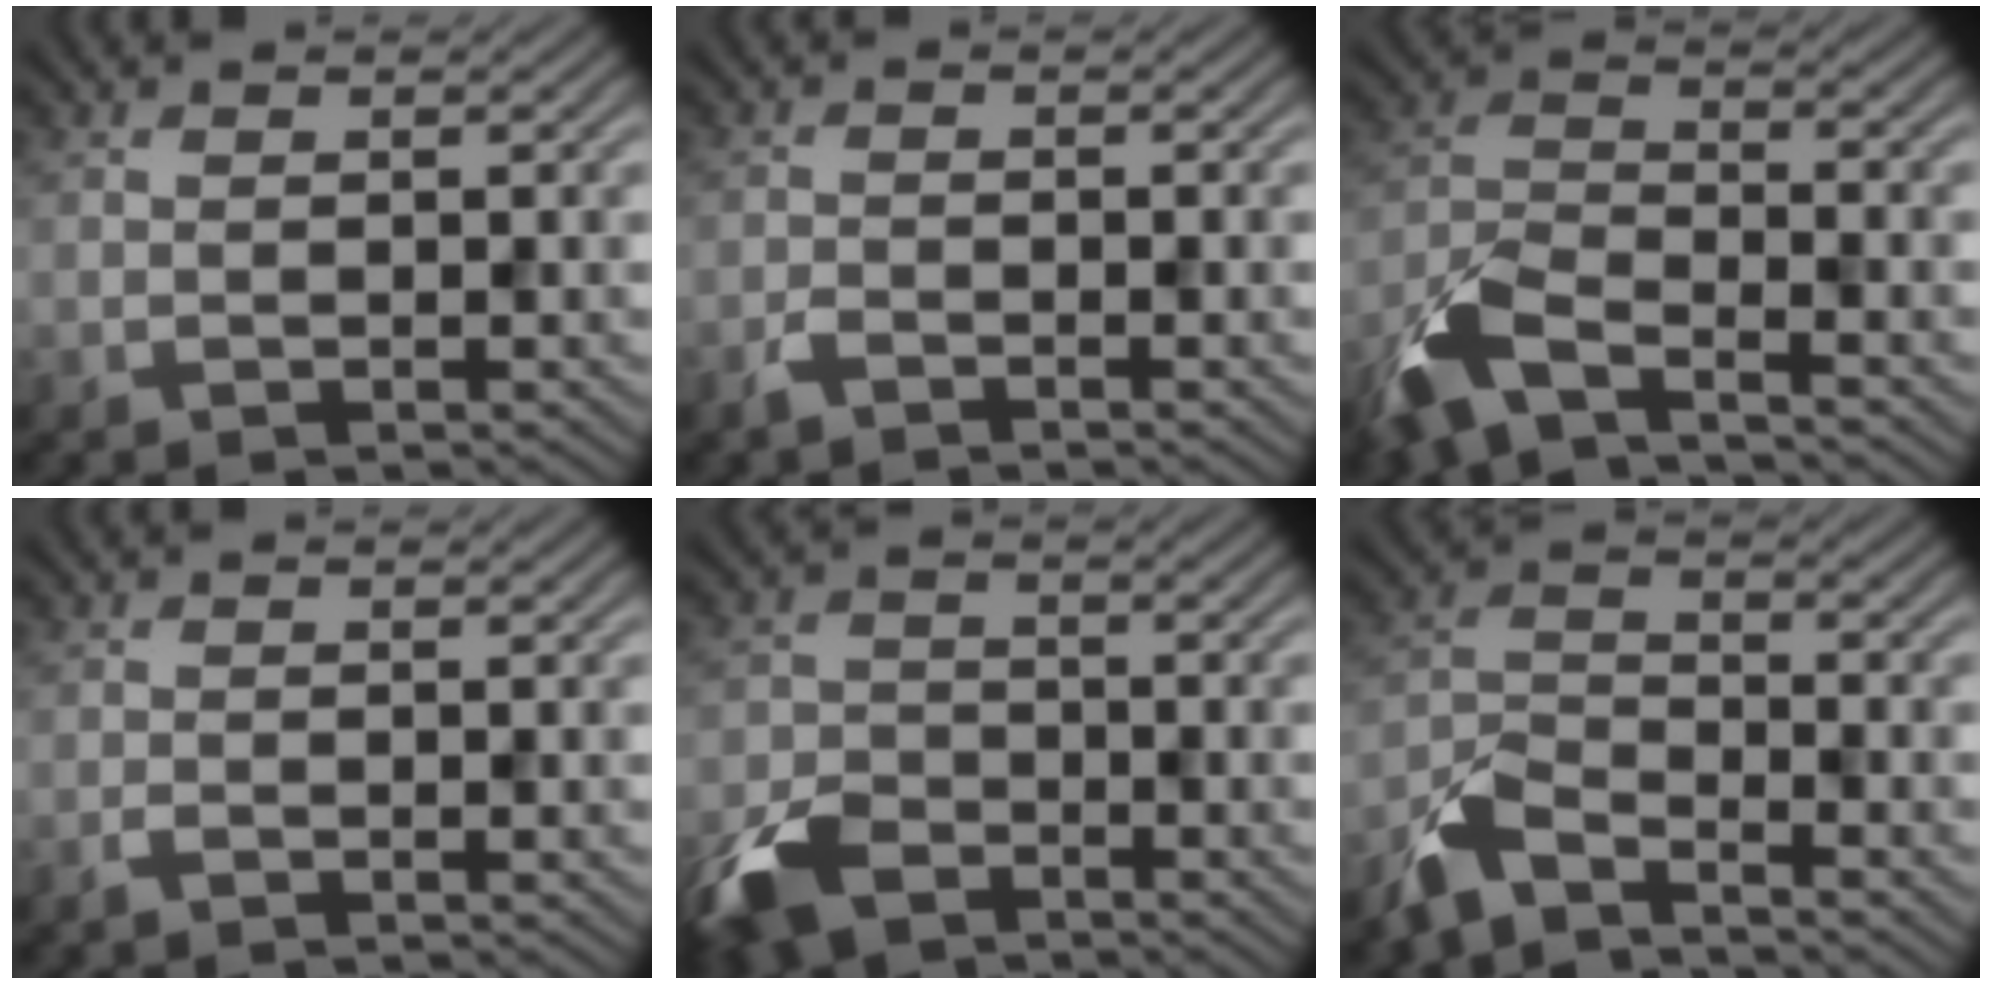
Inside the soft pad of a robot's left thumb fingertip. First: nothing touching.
{"total": 1.4, "force": [-1.2, 0.4, 0.7], "torque": [-0.018, -0.001, -0.028]}
{"total": 8.0, "force": [-5.7, 2.6, 5.0], "torque": [-0.111, -0.010, -0.133]}
{"total": 0.8, "force": [-0.6, 0.2, 0.4], "torque": [-0.010, 0.000, -0.013]}
{"total": 7.2, "force": [-4.9, 3.9, 3.5], "torque": [-0.083, -0.012, -0.106]}
{"total": 5.8, "force": [-4.8, 1.7, 2.8], "torque": [-0.066, -0.006, -0.113]}